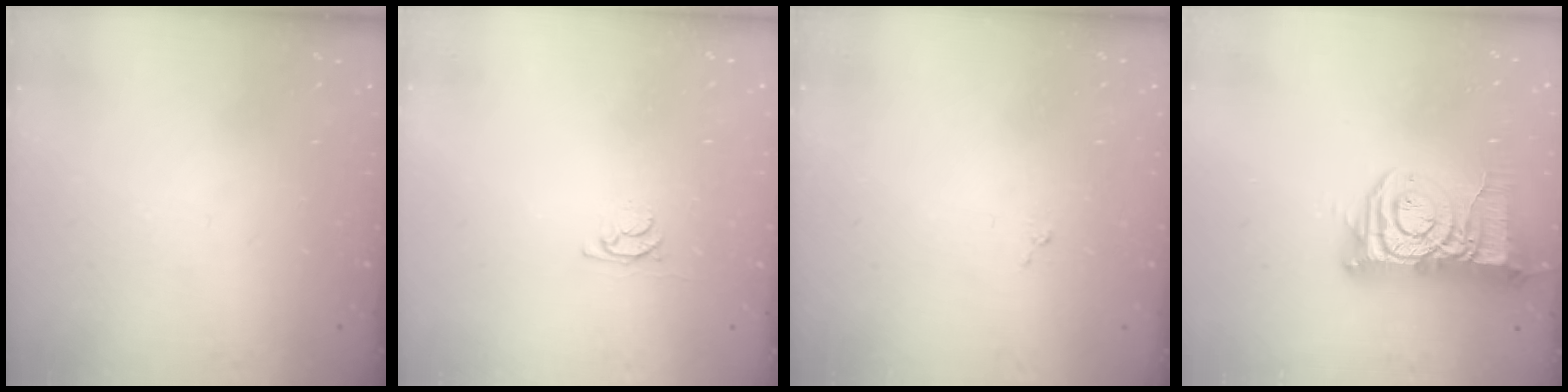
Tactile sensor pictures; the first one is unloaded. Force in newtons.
{"total": 3.1, "press": 3.0, "slide": 0.4}
{"total": 3.5, "press": 3.5, "slide": 0.1}
{"total": 11.9, "press": 11.9, "slide": 1.2}